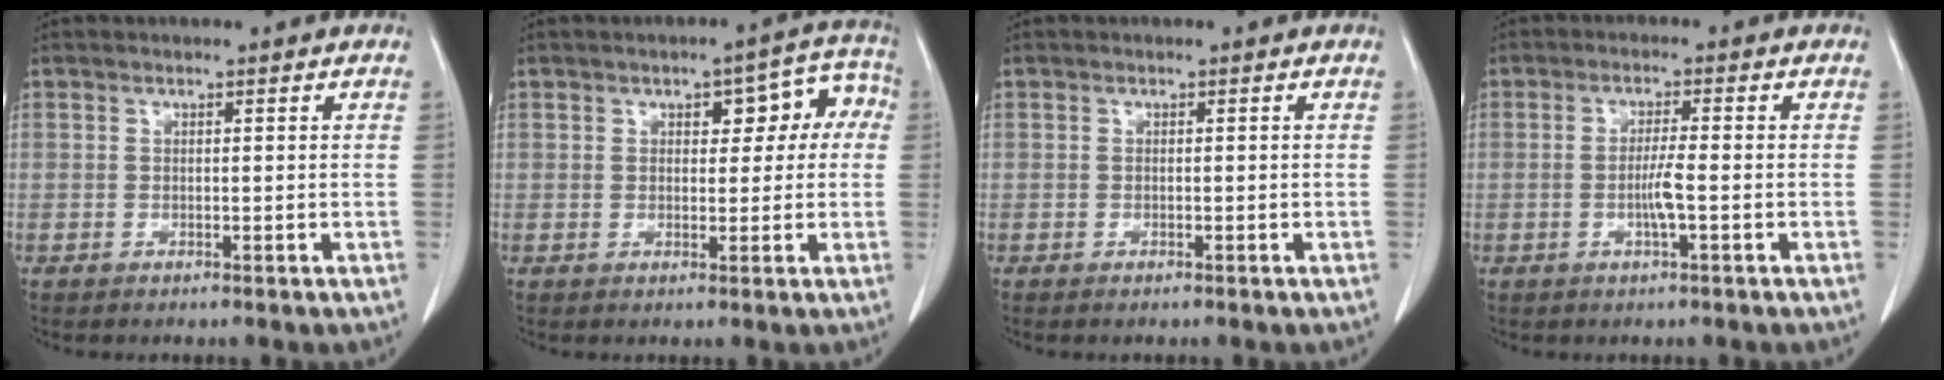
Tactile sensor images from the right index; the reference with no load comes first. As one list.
[{"total": 8.7, "force": [2.0, 4.4, 7.2], "torque": [-0.081, 0.044, 0.028]}, {"total": 0.7, "force": [-0.4, 0.4, 0.5], "torque": [-0.016, -0.003, -0.004]}, {"total": 3.8, "force": [-0.9, 0.3, 3.6], "torque": [-0.073, -0.002, -0.017]}]